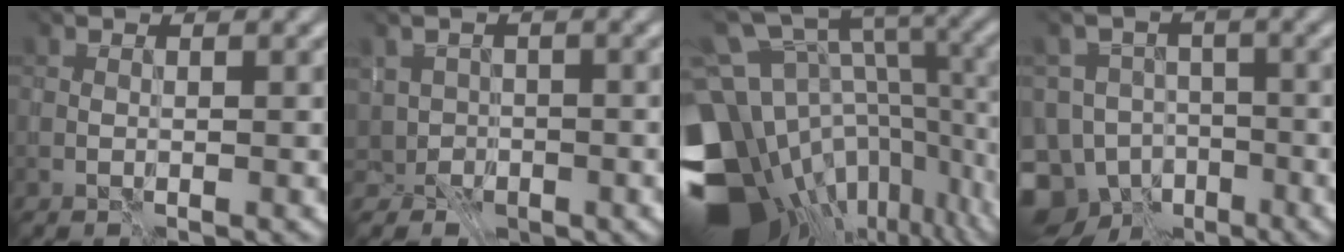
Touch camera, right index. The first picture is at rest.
{"total": 3.6, "force": [-1.2, 3.4, 0.1], "torque": [0.013, 0.004, -0.024]}
{"total": 16.1, "force": [-6.9, 11.0, 9.6], "torque": [-0.190, 0.031, -0.086]}
{"total": 9.3, "force": [-5.4, 7.4, 1.3], "torque": [-0.008, -0.001, -0.107]}